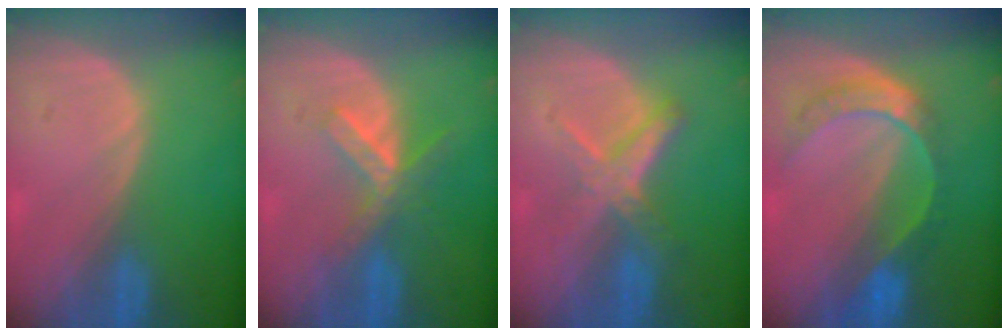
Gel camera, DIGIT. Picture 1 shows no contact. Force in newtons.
{"total": 5.2, "press": 5.1, "slide": 1.0}
{"total": 5.9, "press": 5.4, "slide": 2.2}
{"total": 7.7, "press": 6.4, "slide": 4.3}